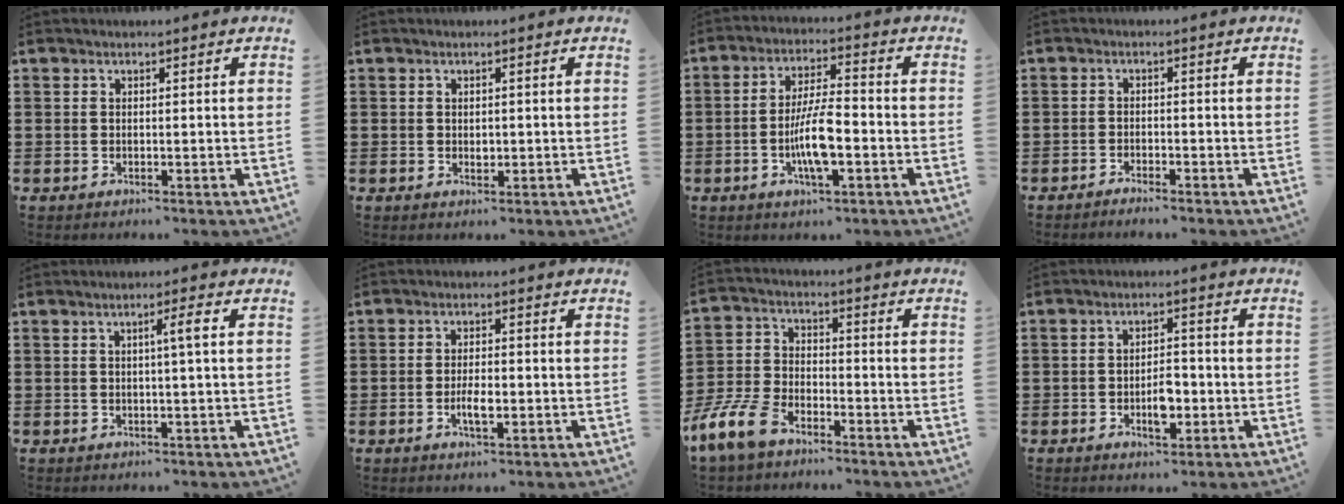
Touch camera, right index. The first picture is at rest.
{"total": 1.1, "force": [0.0, 0.7, 0.9], "torque": [-0.017, 0.004, 0.000]}
{"total": 8.2, "force": [-2.3, 2.2, 7.5], "torque": [-0.161, -0.006, -0.047]}
{"total": 1.4, "force": [-1.4, 0.0, 0.1], "torque": [-0.006, 0.003, -0.028]}
{"total": 2.7, "force": [0.4, -0.2, 2.7], "torque": [-0.041, -0.005, 0.000]}
{"total": 3.6, "force": [-1.1, 1.1, 3.3], "torque": [-0.063, 0.000, -0.021]}
{"total": 8.4, "force": [-6.3, 3.5, 4.4], "torque": [-0.123, 0.005, -0.129]}
{"total": 4.6, "force": [-1.5, 2.1, 3.8], "torque": [-0.057, 0.004, -0.027]}